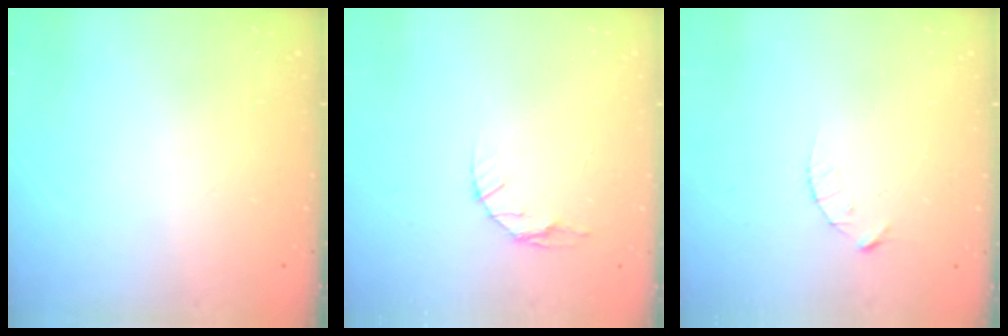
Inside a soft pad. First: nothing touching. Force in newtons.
{"total": 4.9, "press": 4.9, "slide": 0.6}
{"total": 2.1, "press": 2.1, "slide": 0.3}